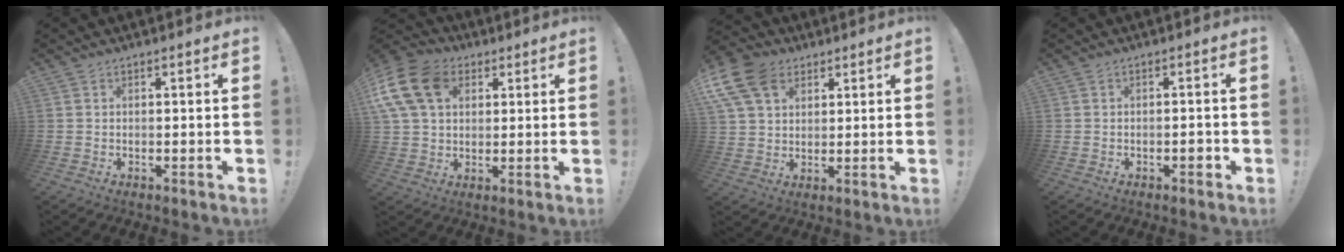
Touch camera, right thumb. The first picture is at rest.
{"total": 16.0, "force": [5.3, 11.6, 9.6], "torque": [-0.194, -0.012, 0.103]}
{"total": 13.8, "force": [6.2, 9.5, 7.8], "torque": [-0.158, -0.025, 0.122]}
{"total": 2.3, "force": [-1.0, 0.8, 1.8], "torque": [-0.017, 0.002, -0.018]}